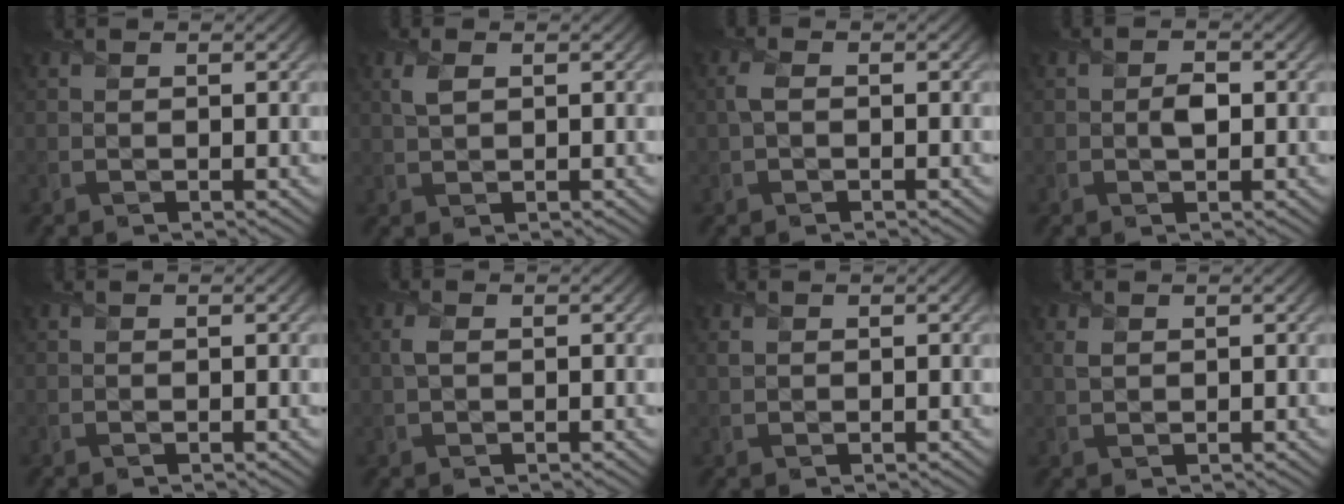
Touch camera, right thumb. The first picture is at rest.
{"total": 1.8, "force": [0.6, 0.8, 1.5], "torque": [-0.040, 0.000, 0.015]}
{"total": 1.5, "force": [0.0, 0.8, 1.3], "torque": [-0.036, 0.003, -0.003]}
{"total": 1.8, "force": [-0.1, 1.1, 1.4], "torque": [-0.024, -0.003, -0.002]}
{"total": 0.0}
{"total": 1.3, "force": [0.2, 0.6, 1.1], "torque": [-0.031, 0.002, 0.003]}
{"total": 0.7, "force": [0.4, 0.4, 0.4], "torque": [-0.014, -0.002, 0.011]}
{"total": 1.0, "force": [0.5, 0.5, 0.6], "torque": [-0.020, -0.002, 0.014]}